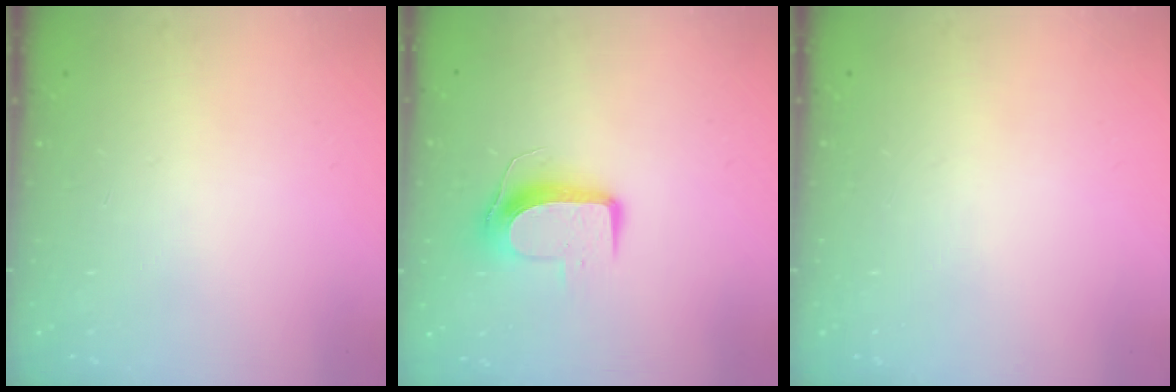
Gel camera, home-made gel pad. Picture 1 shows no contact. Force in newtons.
{"total": 9.4, "press": 9.4, "slide": 0.3}
{"total": 0.0}